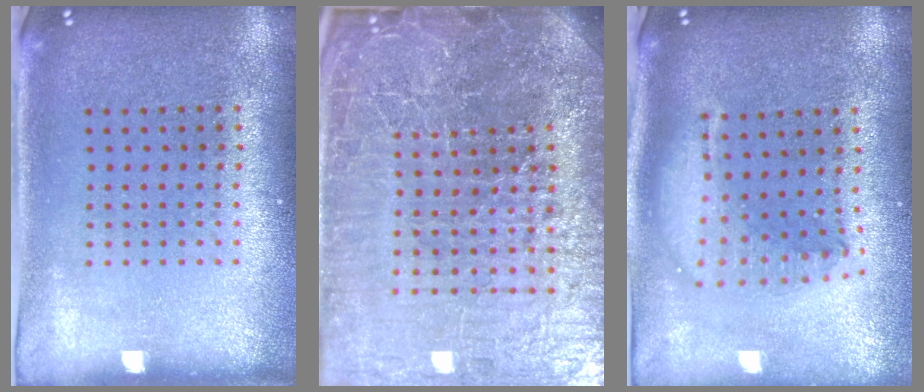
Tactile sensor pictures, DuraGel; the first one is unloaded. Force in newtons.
{"total": 7.7, "press": 6.7, "slide": 3.9}
{"total": 2.1, "press": 1.6, "slide": 1.3}